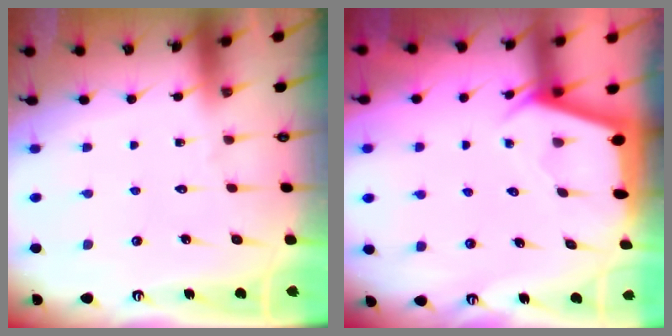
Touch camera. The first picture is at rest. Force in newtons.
{"total": 2.2, "press": 2.2, "slide": 0.3}